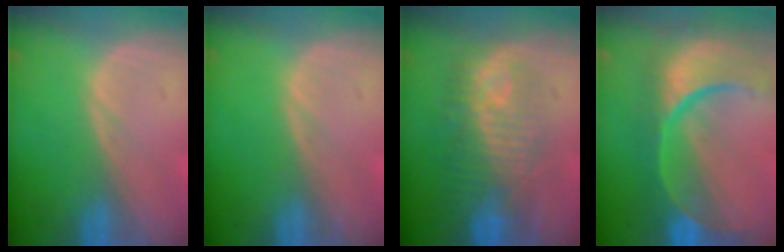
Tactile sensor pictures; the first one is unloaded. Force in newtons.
{"total": 0.0}
{"total": 9.1, "press": 8.9, "slide": 2.0}
{"total": 13.8, "press": 11.0, "slide": 8.5}